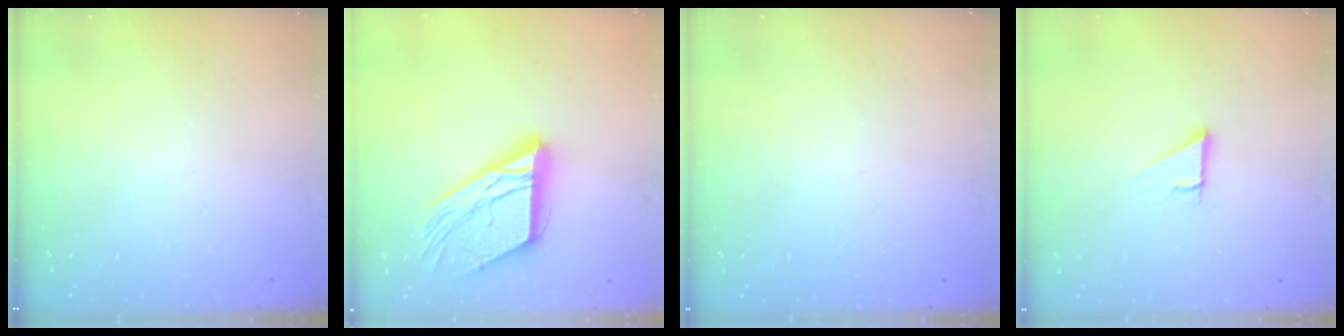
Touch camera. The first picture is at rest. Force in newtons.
{"total": 19.7, "press": 19.6, "slide": 1.8}
{"total": 1.6, "press": 1.6, "slide": 0.1}
{"total": 2.7, "press": 2.7, "slide": 0.0}